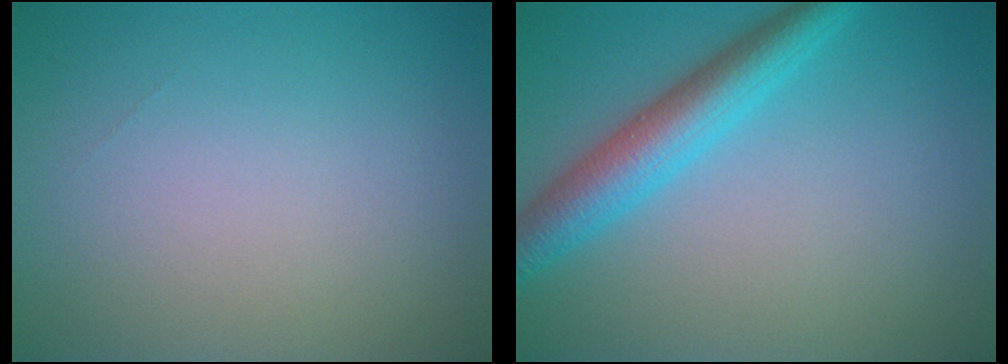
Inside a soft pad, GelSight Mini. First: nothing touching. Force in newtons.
{"total": 4.8, "press": 4.8, "slide": 0.1}